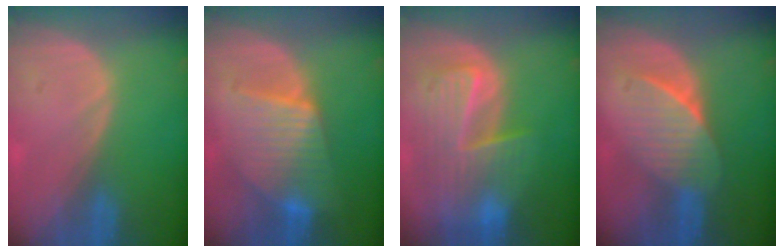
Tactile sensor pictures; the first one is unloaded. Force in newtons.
{"total": 7.9, "press": 7.9, "slide": 0.3}
{"total": 10.3, "press": 8.9, "slide": 5.1}
{"total": 7.7, "press": 6.8, "slide": 3.5}